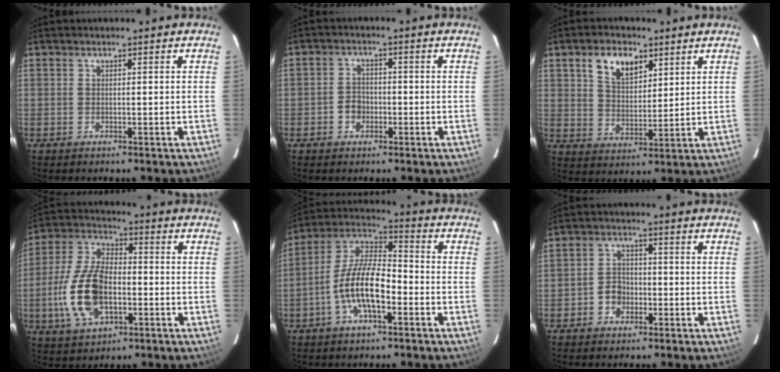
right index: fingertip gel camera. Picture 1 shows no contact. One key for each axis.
{"total": 3.3, "fx": -1.4, "fy": 2.8, "fz": 1.2, "tx": -0.025, "ty": 0.008, "tz": -0.021}
{"total": 8.3, "fx": 4.2, "fy": 3.5, "fz": 6.2, "tx": -0.117, "ty": 0.011, "tz": 0.080}
{"total": 15.2, "fx": -3.6, "fy": 8.2, "fz": 12.2, "tx": -0.261, "ty": 0.006, "tz": -0.063}
{"total": 12.6, "fx": -4.5, "fy": 4.6, "fz": 10.8, "tx": -0.221, "ty": 0.005, "tz": -0.086}
{"total": 4.1, "fx": -1.8, "fy": 3.4, "fz": 1.4, "tx": -0.029, "ty": 0.011, "tz": -0.026}